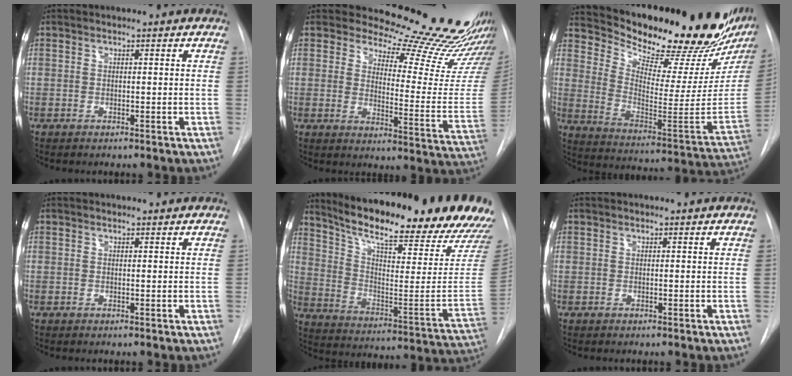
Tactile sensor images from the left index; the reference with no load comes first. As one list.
[{"total": 20.6, "force": [18.8, 4.4, 7.3], "torque": [-0.077, -0.108, 0.213]}, {"total": 28.6, "force": [24.2, 5.0, 14.3], "torque": [-0.229, -0.083, 0.329]}, {"total": 1.3, "force": [1.2, 0.5, 0.2], "torque": [-0.006, 0.008, 0.013]}, {"total": 28.6, "force": [24.8, 3.1, 13.9], "torque": [-0.225, -0.092, 0.328]}, {"total": 0.7, "force": [0.7, 0.2, 0.1], "torque": [-0.006, 0.007, 0.009]}]